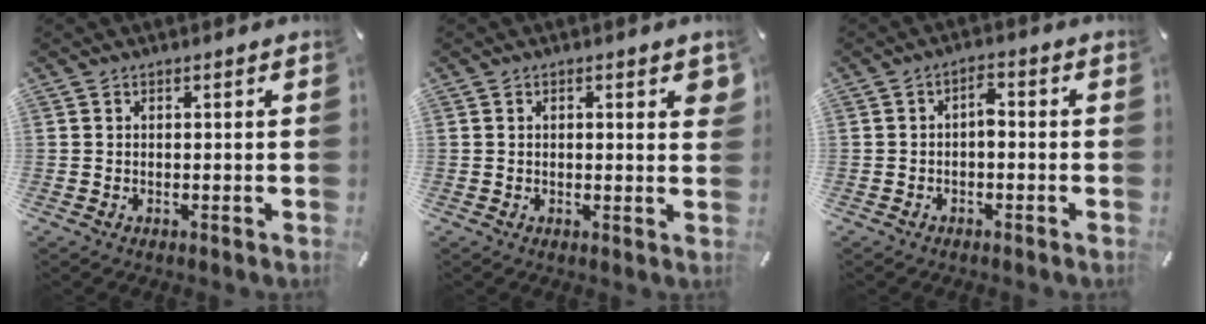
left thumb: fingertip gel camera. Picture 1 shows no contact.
{"total": 2.3, "force": [0.7, 0.8, 2.1], "torque": [-0.026, -0.005, 0.007]}
{"total": 2.9, "force": [-0.9, 1.5, 2.4], "torque": [-0.047, 0.014, -0.019]}